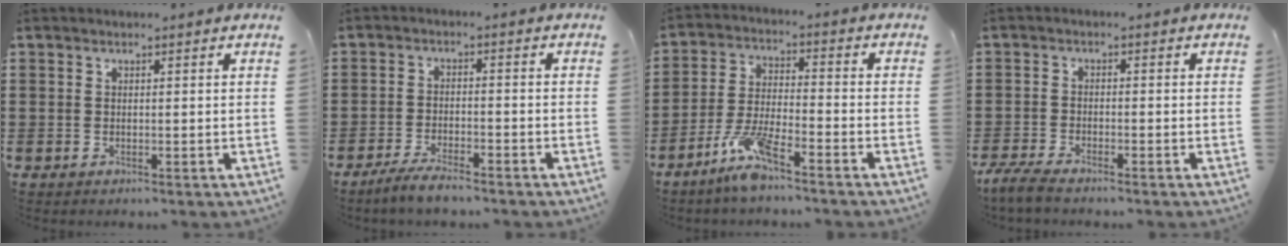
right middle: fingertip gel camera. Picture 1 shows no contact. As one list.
[{"total": 3.9, "force": [-3.5, 0.4, 1.6], "torque": [-0.041, -0.003, -0.072]}, {"total": 7.2, "force": [-5.4, 1.0, 4.8], "torque": [-0.108, -0.007, -0.103]}, {"total": 3.2, "force": [-3.0, 0.4, 1.2], "torque": [-0.042, -0.007, -0.066]}]